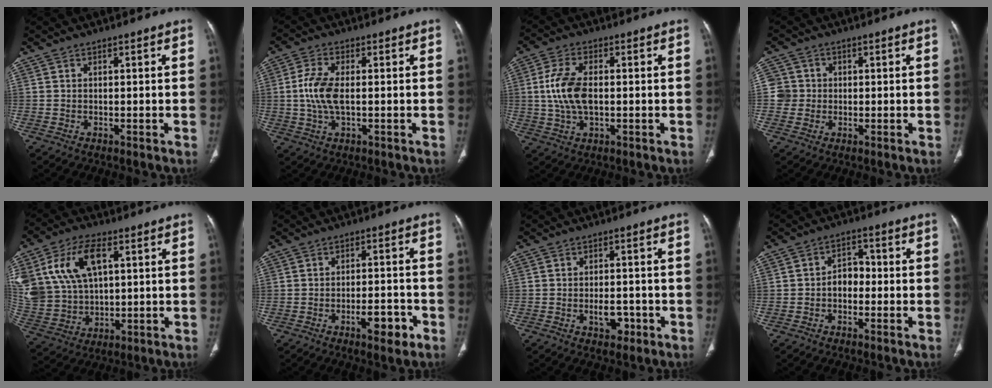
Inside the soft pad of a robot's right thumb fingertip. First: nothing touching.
{"total": 7.1, "force": [0.0, 3.3, 6.3], "torque": [-0.148, 0.005, -0.002]}
{"total": 9.1, "force": [0.3, 4.9, 7.7], "torque": [-0.164, 0.004, 0.006]}
{"total": 4.0, "force": [0.0, 4.0, 0.1], "torque": [0.027, 0.009, -0.003]}
{"total": 19.0, "force": [6.2, 11.9, 13.3], "torque": [-0.280, -0.005, 0.128]}
{"total": 5.9, "force": [-3.1, 2.1, 4.6], "torque": [-0.063, 0.019, -0.043]}
{"total": 3.9, "force": [-1.7, 2.3, 2.6], "torque": [-0.028, 0.011, -0.021]}
{"total": 4.3, "force": [-1.0, 3.2, 2.6], "torque": [-0.021, 0.022, -0.027]}